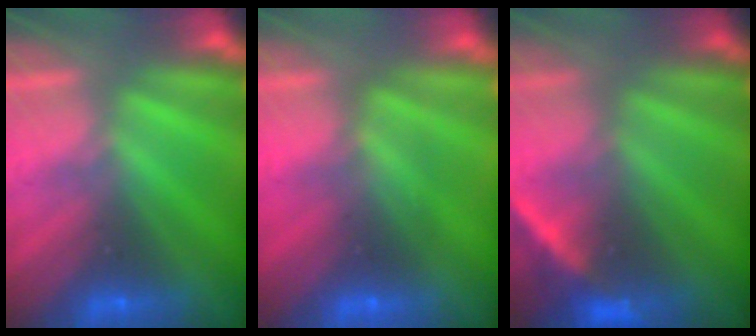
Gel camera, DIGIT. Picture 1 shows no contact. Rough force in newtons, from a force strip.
{"total": 2.6}
{"total": 2.2}